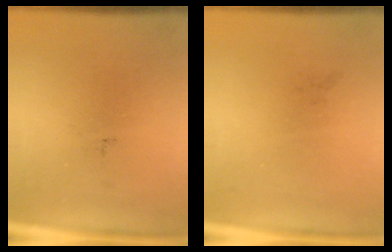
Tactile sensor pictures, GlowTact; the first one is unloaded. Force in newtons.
{"total": 0.0}